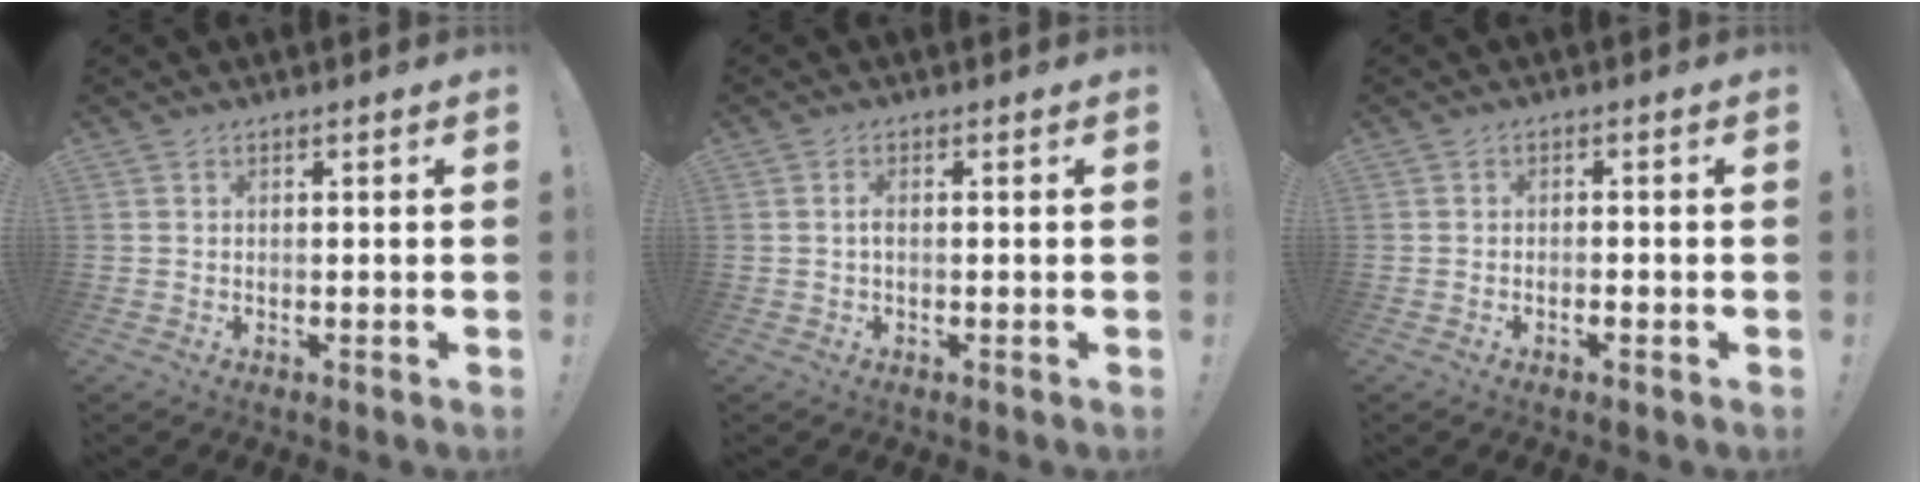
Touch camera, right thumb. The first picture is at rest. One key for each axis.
{"total": 1.5, "fx": -0.2, "fy": 0.4, "fz": 1.4, "tx": -0.029, "ty": 0.004, "tz": -0.005}
{"total": 1.4, "fx": -1.1, "fy": 0.4, "fz": 0.7, "tx": -0.017, "ty": 0.005, "tz": -0.017}